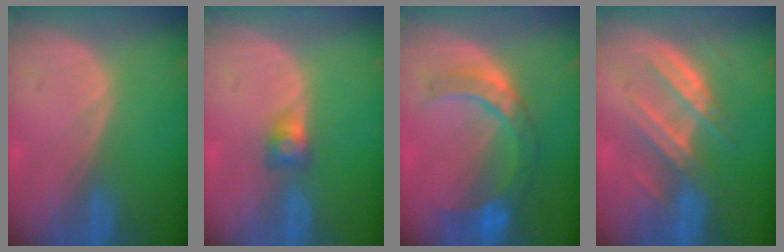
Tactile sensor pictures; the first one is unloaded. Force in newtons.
{"total": 2.6, "press": 2.3, "slide": 1.0}
{"total": 8.8, "press": 7.8, "slide": 4.0}
{"total": 7.3, "press": 7.0, "slide": 1.9}